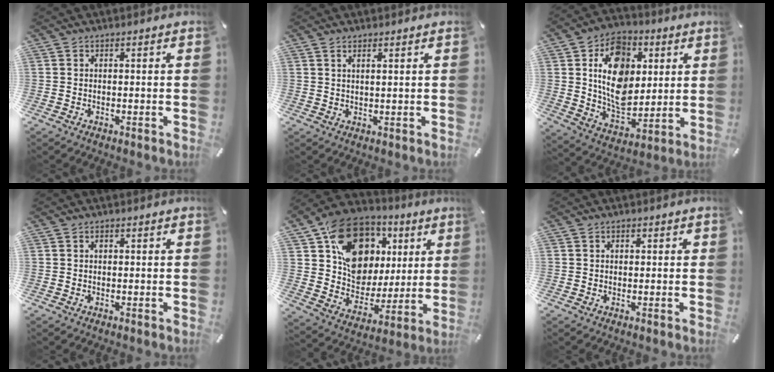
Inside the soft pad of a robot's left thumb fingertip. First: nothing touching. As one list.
[{"total": 1.5, "force": [1.1, -0.2, 0.9], "torque": [-0.019, -0.004, 0.020]}, {"total": 15.8, "force": [3.3, 11.9, 9.8], "torque": [-0.167, -0.007, 0.060]}, {"total": 0.6, "force": [0.2, 0.3, 0.4], "torque": [-0.008, 0.001, 0.002]}, {"total": 19.2, "force": [7.4, 14.9, 9.5], "torque": [-0.148, -0.034, 0.140]}, {"total": 0.9, "force": [0.0, 0.8, 0.3], "torque": [-0.006, 0.006, -0.001]}]